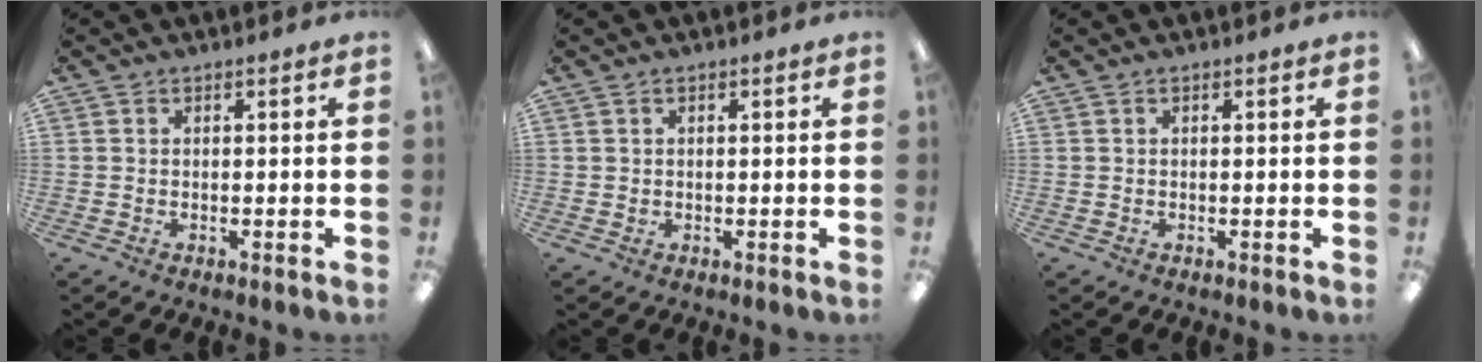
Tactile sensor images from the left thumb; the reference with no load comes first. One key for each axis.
{"total": 0.8, "fx": 0.4, "fy": 0.6, "fz": 0.2, "tx": -0.006, "ty": 0.006, "tz": 0.006}
{"total": 0.0}